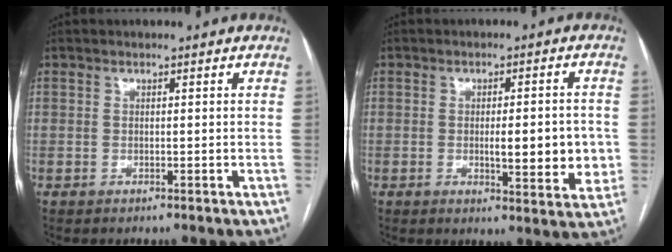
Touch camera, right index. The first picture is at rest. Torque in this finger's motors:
{"motor_torque": [1.17, -0.05, 0.57, 0.08]}